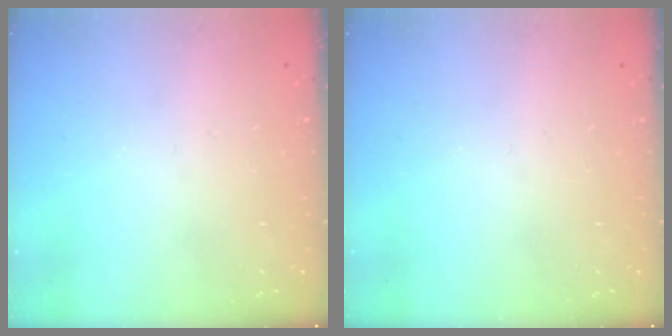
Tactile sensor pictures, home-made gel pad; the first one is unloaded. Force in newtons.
{"total": 0.0}